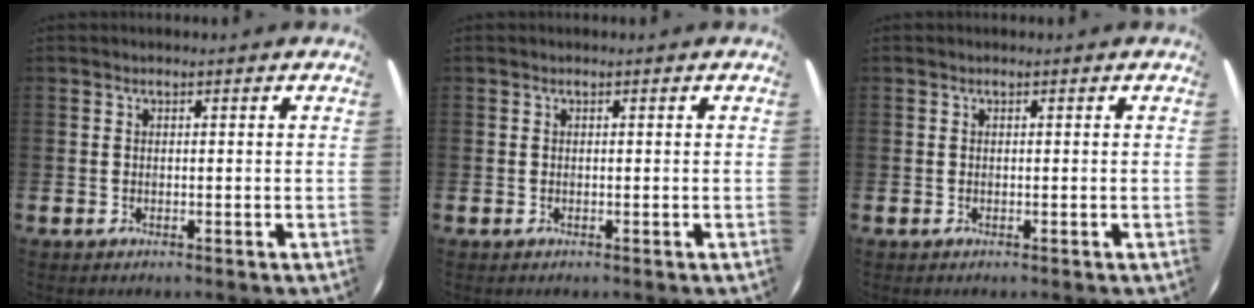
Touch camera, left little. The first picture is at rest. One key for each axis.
{"total": 0.0}
{"total": 0.0}